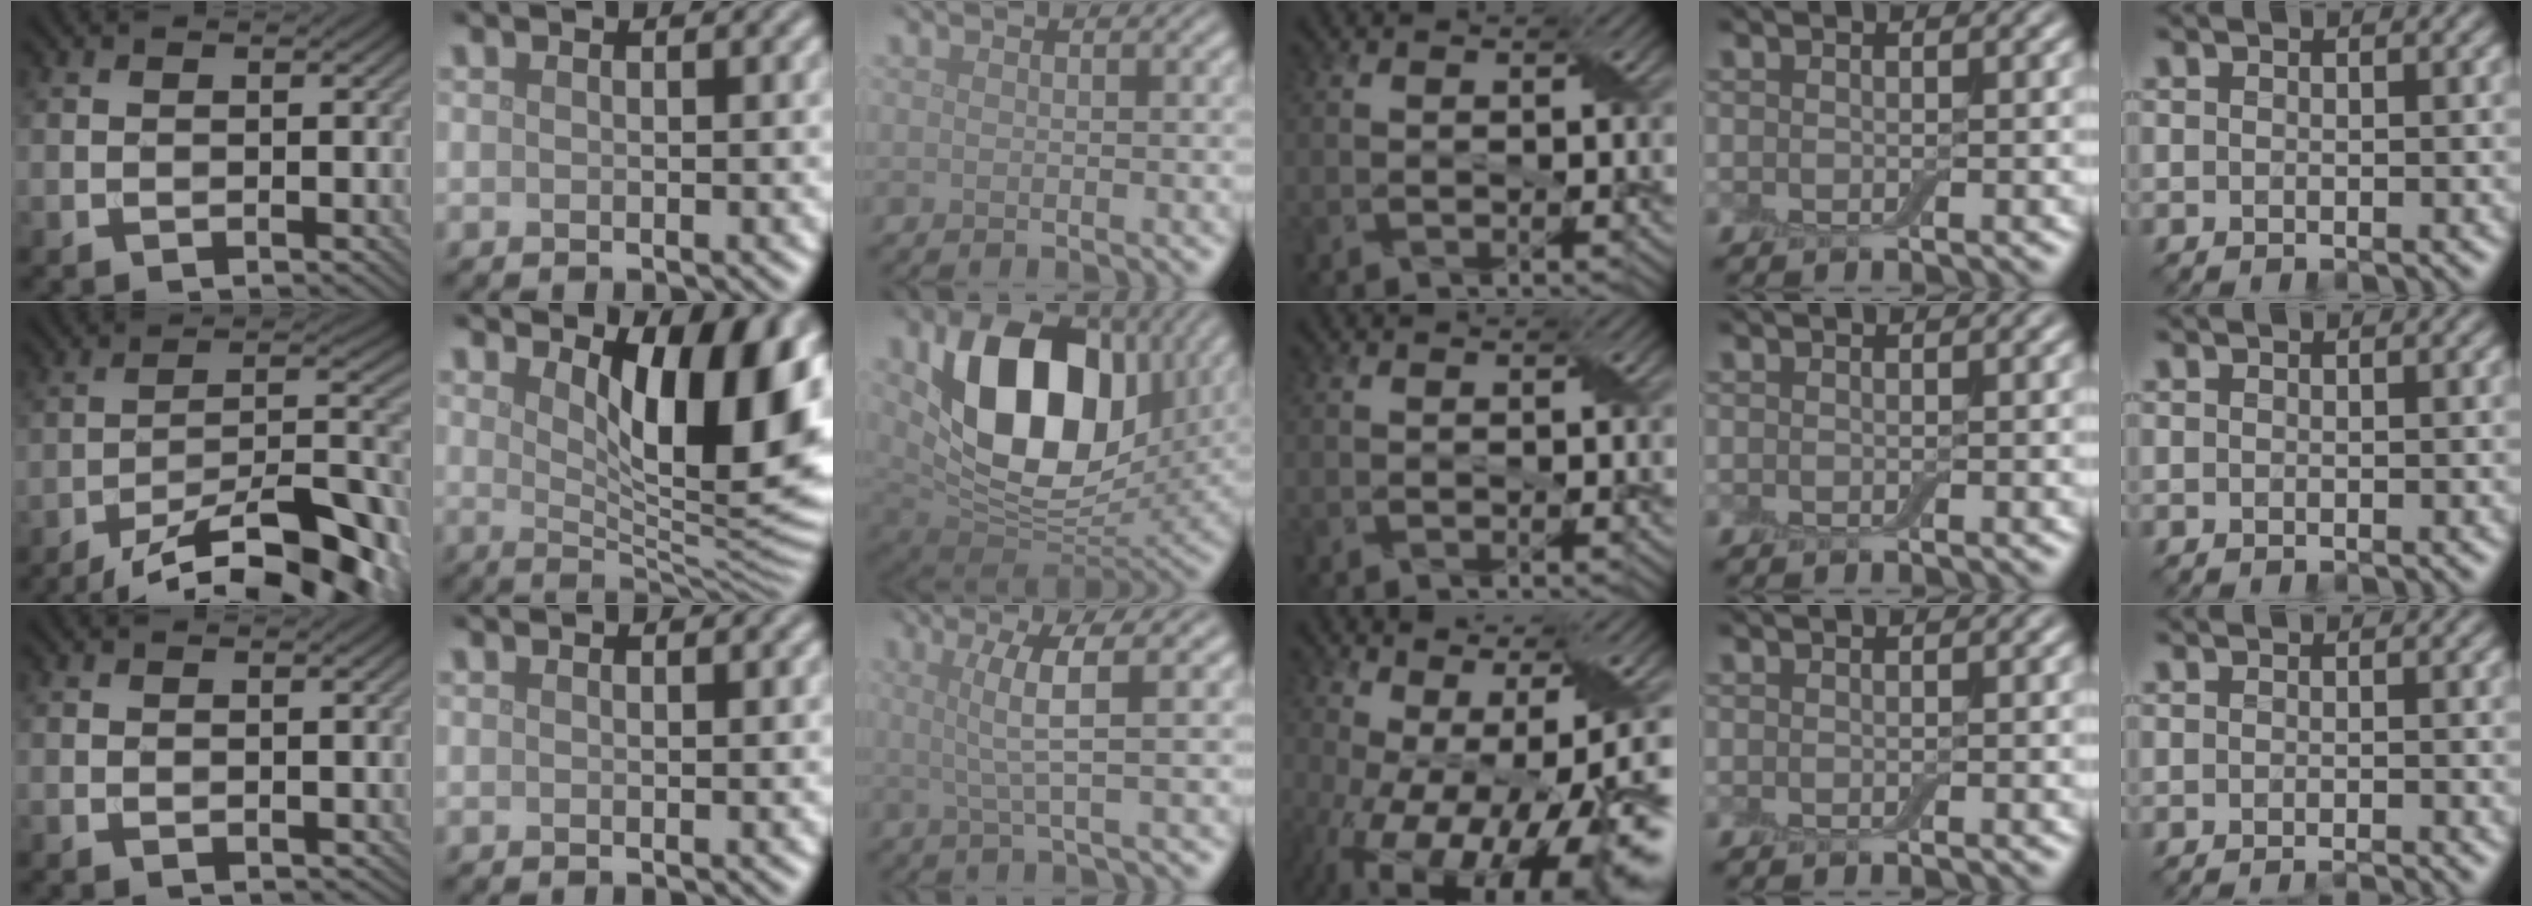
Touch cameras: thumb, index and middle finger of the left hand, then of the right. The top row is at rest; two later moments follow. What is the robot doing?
{"motion": "peel", "object": "aluminum foil"}